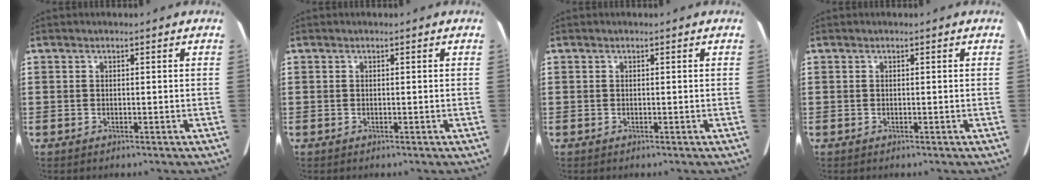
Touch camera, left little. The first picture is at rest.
{"total": 0.0}
{"total": 0.0}
{"total": 0.0}